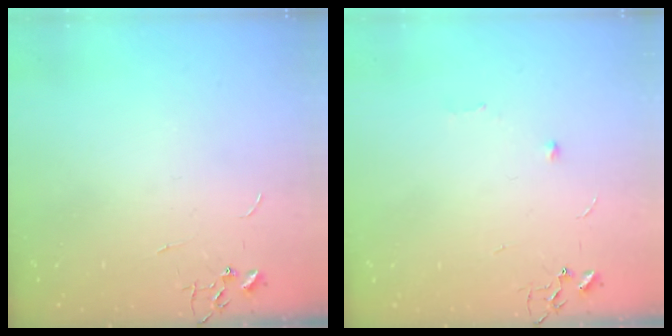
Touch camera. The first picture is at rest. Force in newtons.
{"total": 5.1, "press": 5.1, "slide": 0.7}